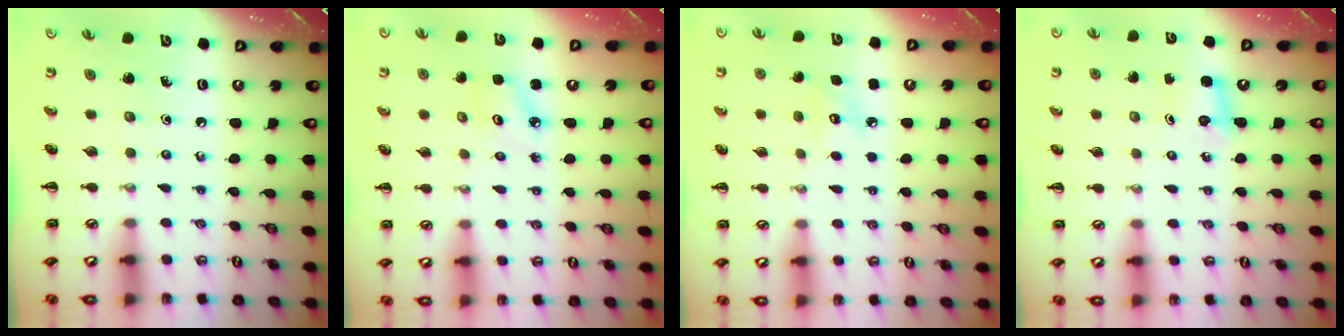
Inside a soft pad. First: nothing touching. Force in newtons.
{"total": 3.2, "press": 3.2, "slide": 0.5}
{"total": 6.8, "press": 6.6, "slide": 1.8}
{"total": 2.8, "press": 2.7, "slide": 0.9}